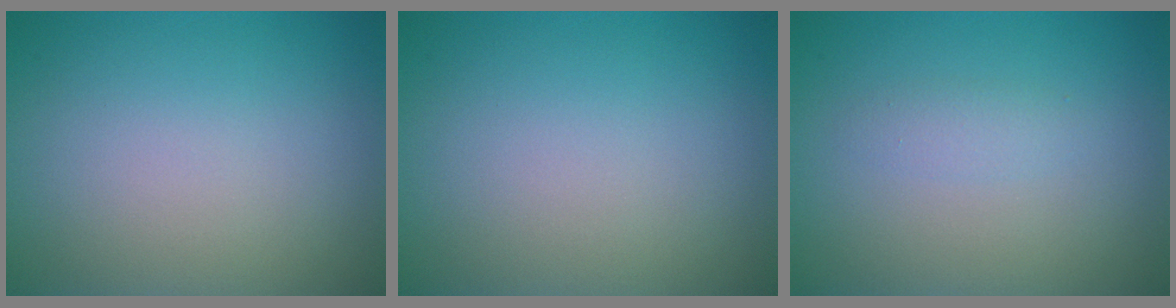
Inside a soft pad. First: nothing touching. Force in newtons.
{"total": 0.0}
{"total": 1.1, "press": 1.1, "slide": 0.1}